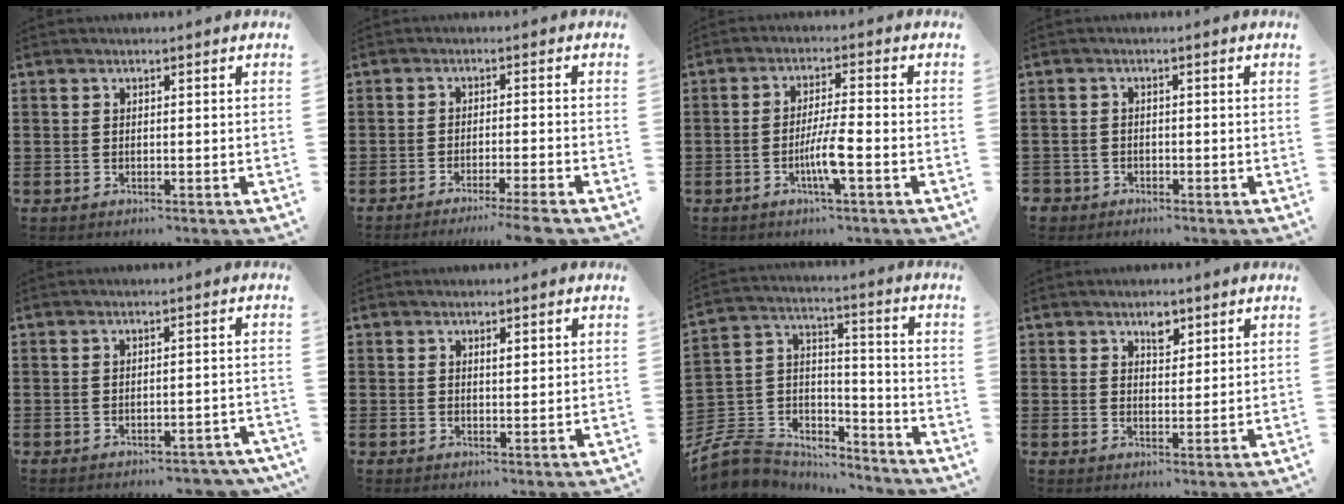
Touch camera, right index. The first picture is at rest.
{"total": 3.2, "force": [-2.8, -0.5, 1.5], "torque": [-0.024, -0.006, -0.055]}
{"total": 5.4, "force": [-2.0, 0.3, 5.0], "torque": [-0.099, -0.011, -0.039]}
{"total": 1.7, "force": [-1.4, 1.0, -0.1], "torque": [-0.005, 0.000, -0.033]}
{"total": 2.4, "force": [-2.3, 0.3, 0.8], "torque": [-0.016, 0.001, -0.046]}
{"total": 1.2, "force": [0.5, 0.3, 1.0], "torque": [-0.020, 0.002, 0.007]}
{"total": 7.0, "force": [-6.0, 3.7, 0.6], "torque": [-0.042, -0.001, -0.120]}
{"total": 3.0, "force": [2.1, 1.6, 1.5], "torque": [-0.019, -0.002, 0.034]}